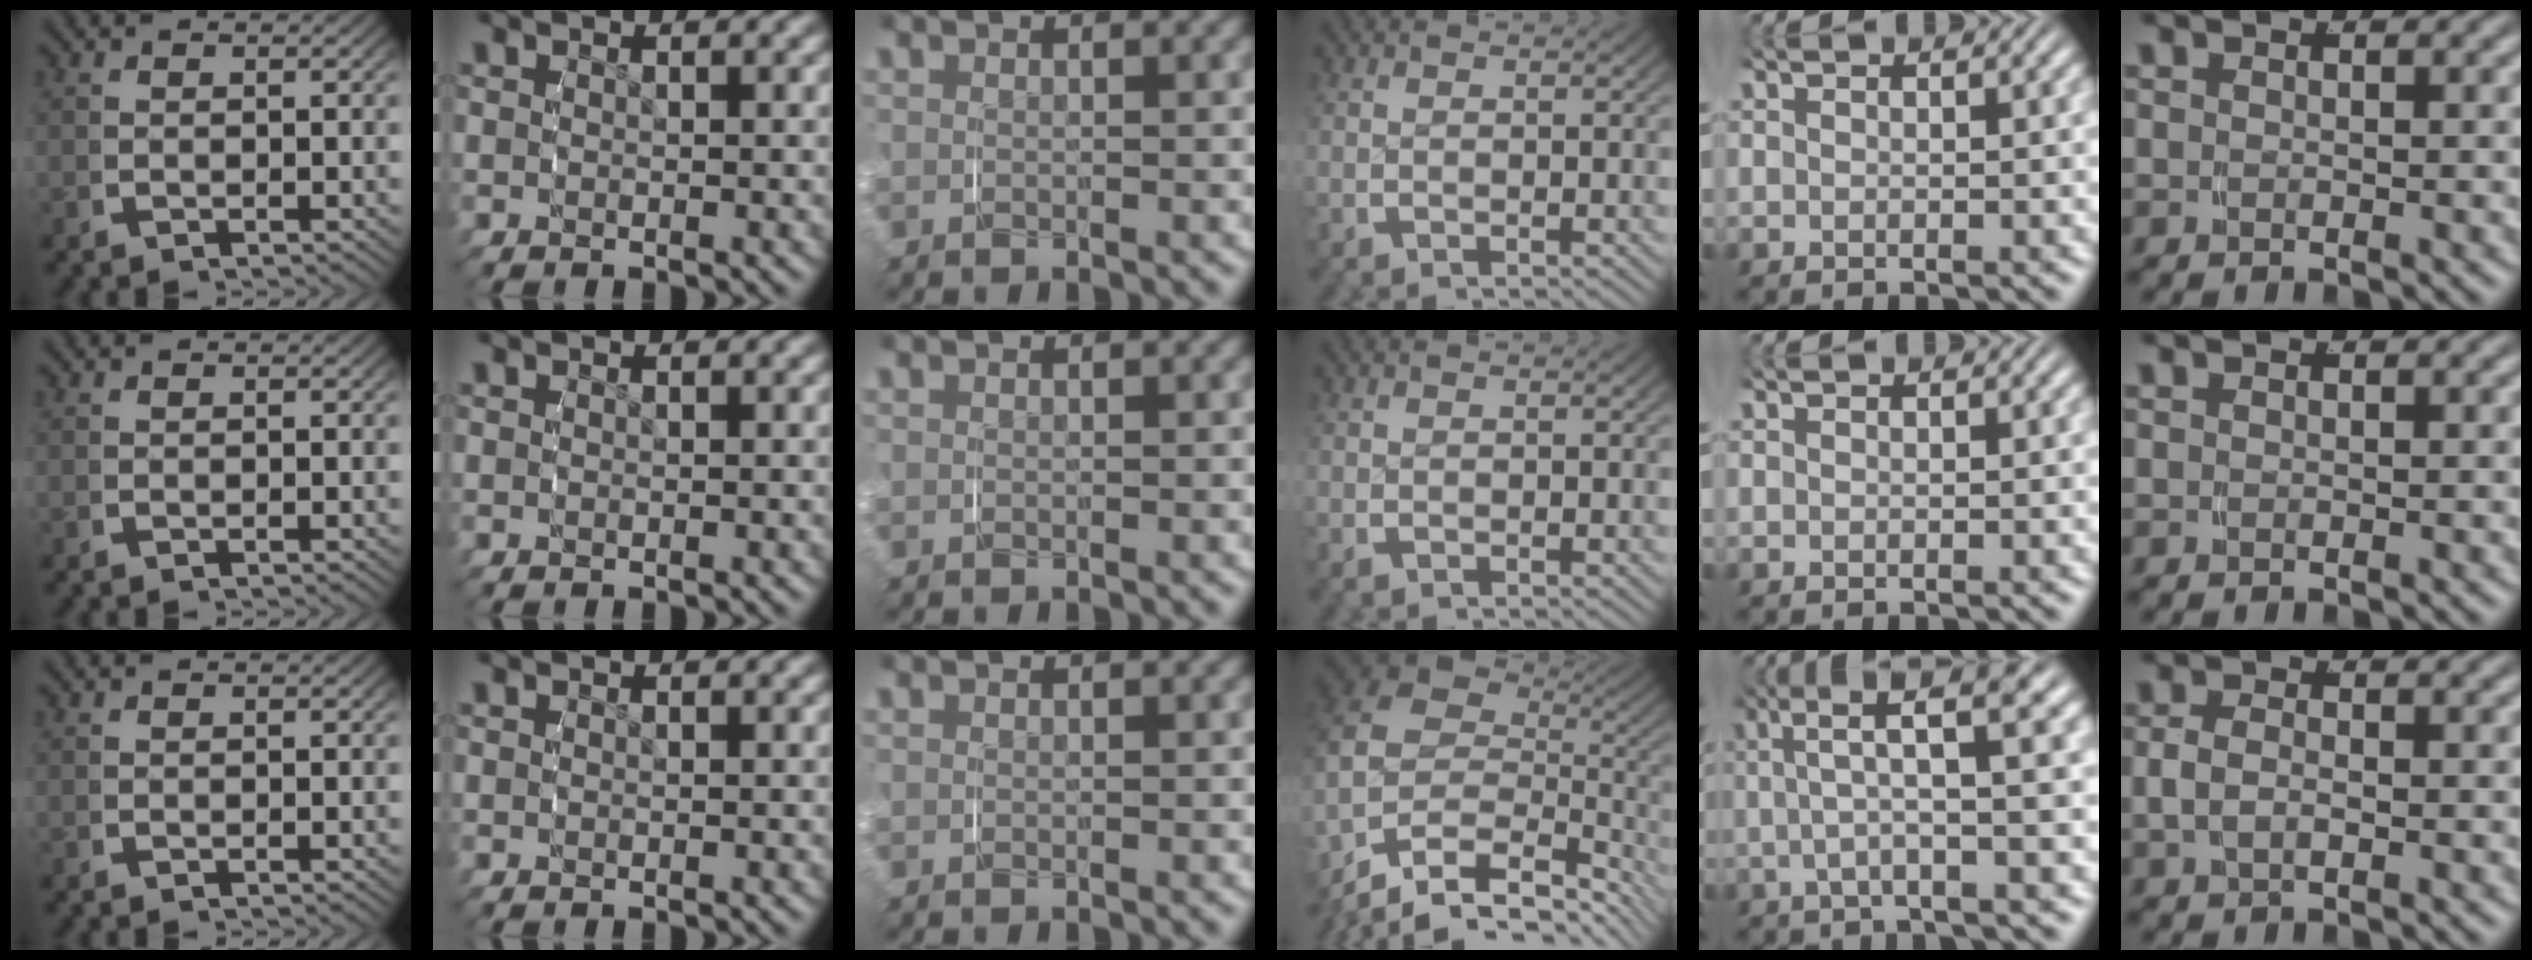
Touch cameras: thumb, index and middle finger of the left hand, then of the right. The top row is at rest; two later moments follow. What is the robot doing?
{"motion": "grasp_and_lifting", "object": "shirt"}